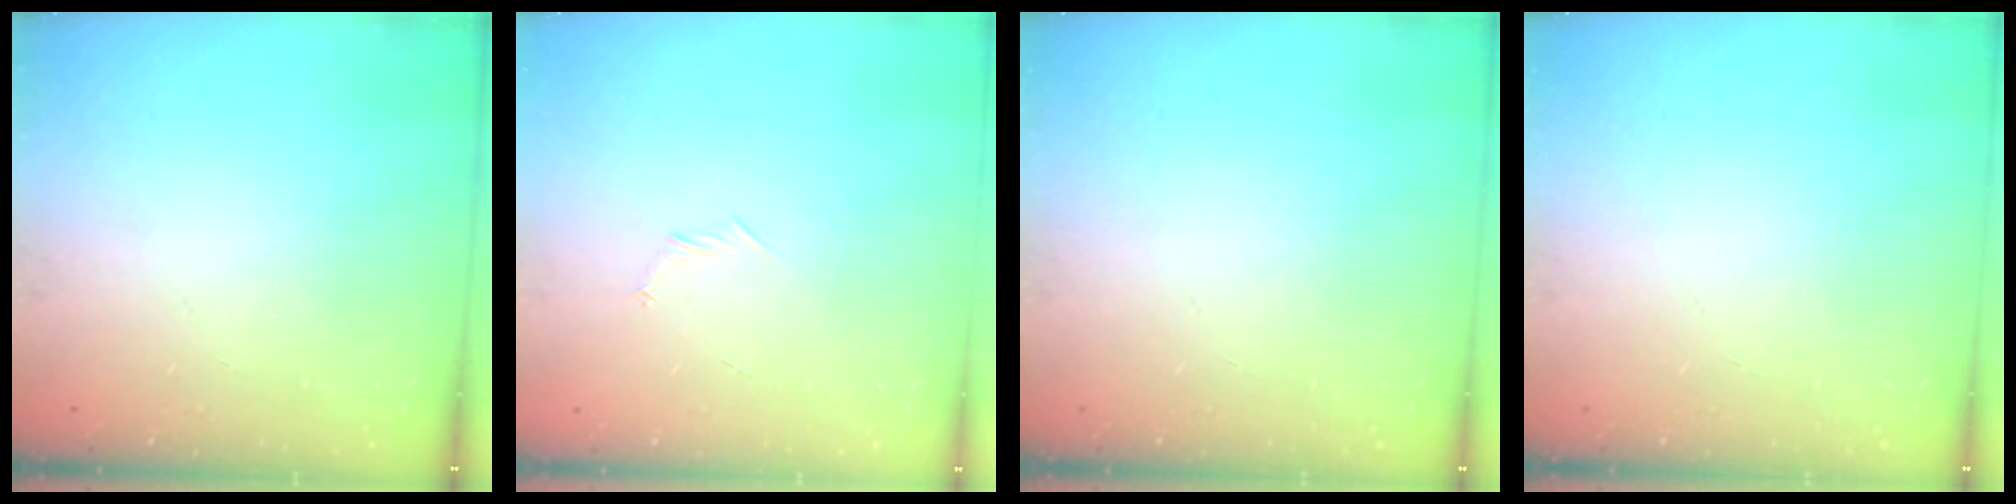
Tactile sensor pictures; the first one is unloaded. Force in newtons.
{"total": 4.1, "press": 3.9, "slide": 1.2}
{"total": 0.0}
{"total": 0.0}